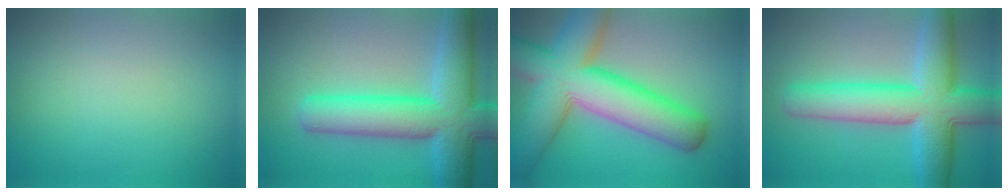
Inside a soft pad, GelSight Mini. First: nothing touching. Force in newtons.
{"total": 10.1, "press": 10.1, "slide": 0.6}
{"total": 12.6, "press": 12.6, "slide": 0.6}
{"total": 10.1, "press": 10.1, "slide": 0.4}